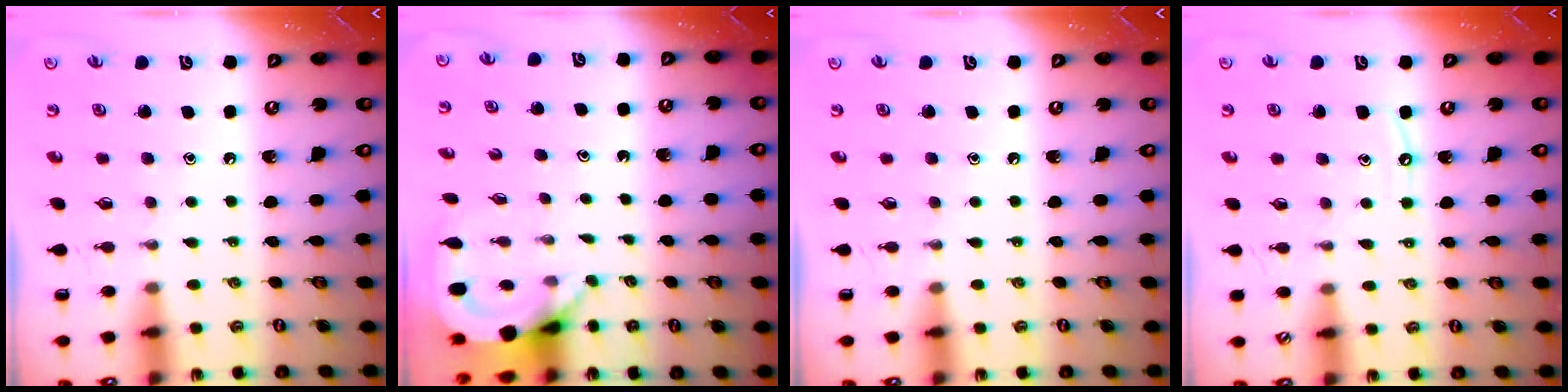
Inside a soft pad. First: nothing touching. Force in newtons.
{"total": 3.8, "press": 3.7, "slide": 0.3}
{"total": 0.0}
{"total": 4.2, "press": 4.2, "slide": 0.5}